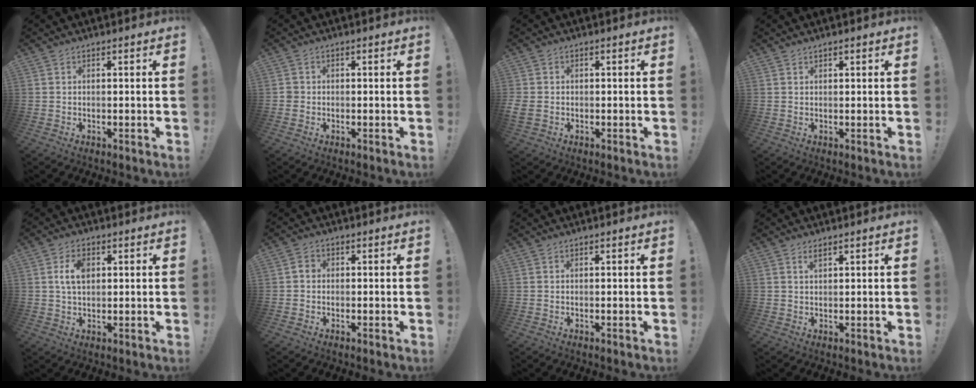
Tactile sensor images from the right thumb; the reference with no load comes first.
{"total": 1.5, "force": [-0.4, 1.4, 0.6], "torque": [-0.015, 0.006, -0.006]}
{"total": 2.9, "force": [-0.5, 2.4, 1.4], "torque": [-0.036, 0.000, -0.009]}
{"total": 0.8, "force": [0.6, 0.4, 0.2], "torque": [0.000, -0.001, 0.011]}
{"total": 6.1, "force": [1.4, 3.6, 4.7], "torque": [-0.078, 0.003, 0.025]}
{"total": 1.5, "force": [-0.5, 1.3, 0.6], "torque": [-0.001, 0.003, -0.011]}
{"total": 0.0}
{"total": 1.6, "force": [1.1, 0.5, 1.0], "torque": [-0.012, -0.004, 0.019]}